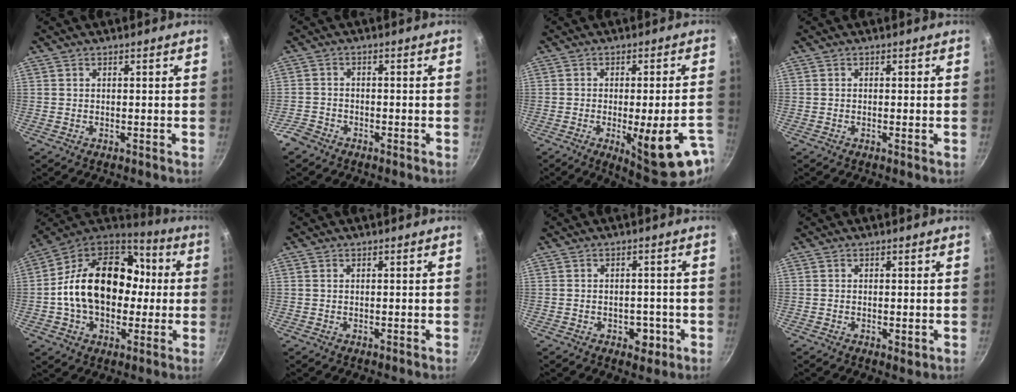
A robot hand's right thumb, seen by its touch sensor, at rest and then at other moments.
{"total": 3.2, "force": [-2.5, 1.9, 0.7], "torque": [-0.017, 0.024, -0.051]}
{"total": 17.2, "force": [-6.1, 5.0, 15.3], "torque": [-0.170, 0.002, -0.067]}
{"total": 0.7, "force": [-0.2, 0.1, 0.6], "torque": [-0.011, -0.001, -0.004]}
{"total": 23.5, "force": [0.3, 16.8, 16.4], "torque": [-0.251, 0.050, -0.001]}
{"total": 0.0}
{"total": 4.2, "force": [-1.5, 2.9, 2.6], "torque": [-0.015, 0.009, -0.014]}
{"total": 1.5, "force": [-0.2, 0.8, 1.3], "torque": [-0.019, -0.005, -0.003]}